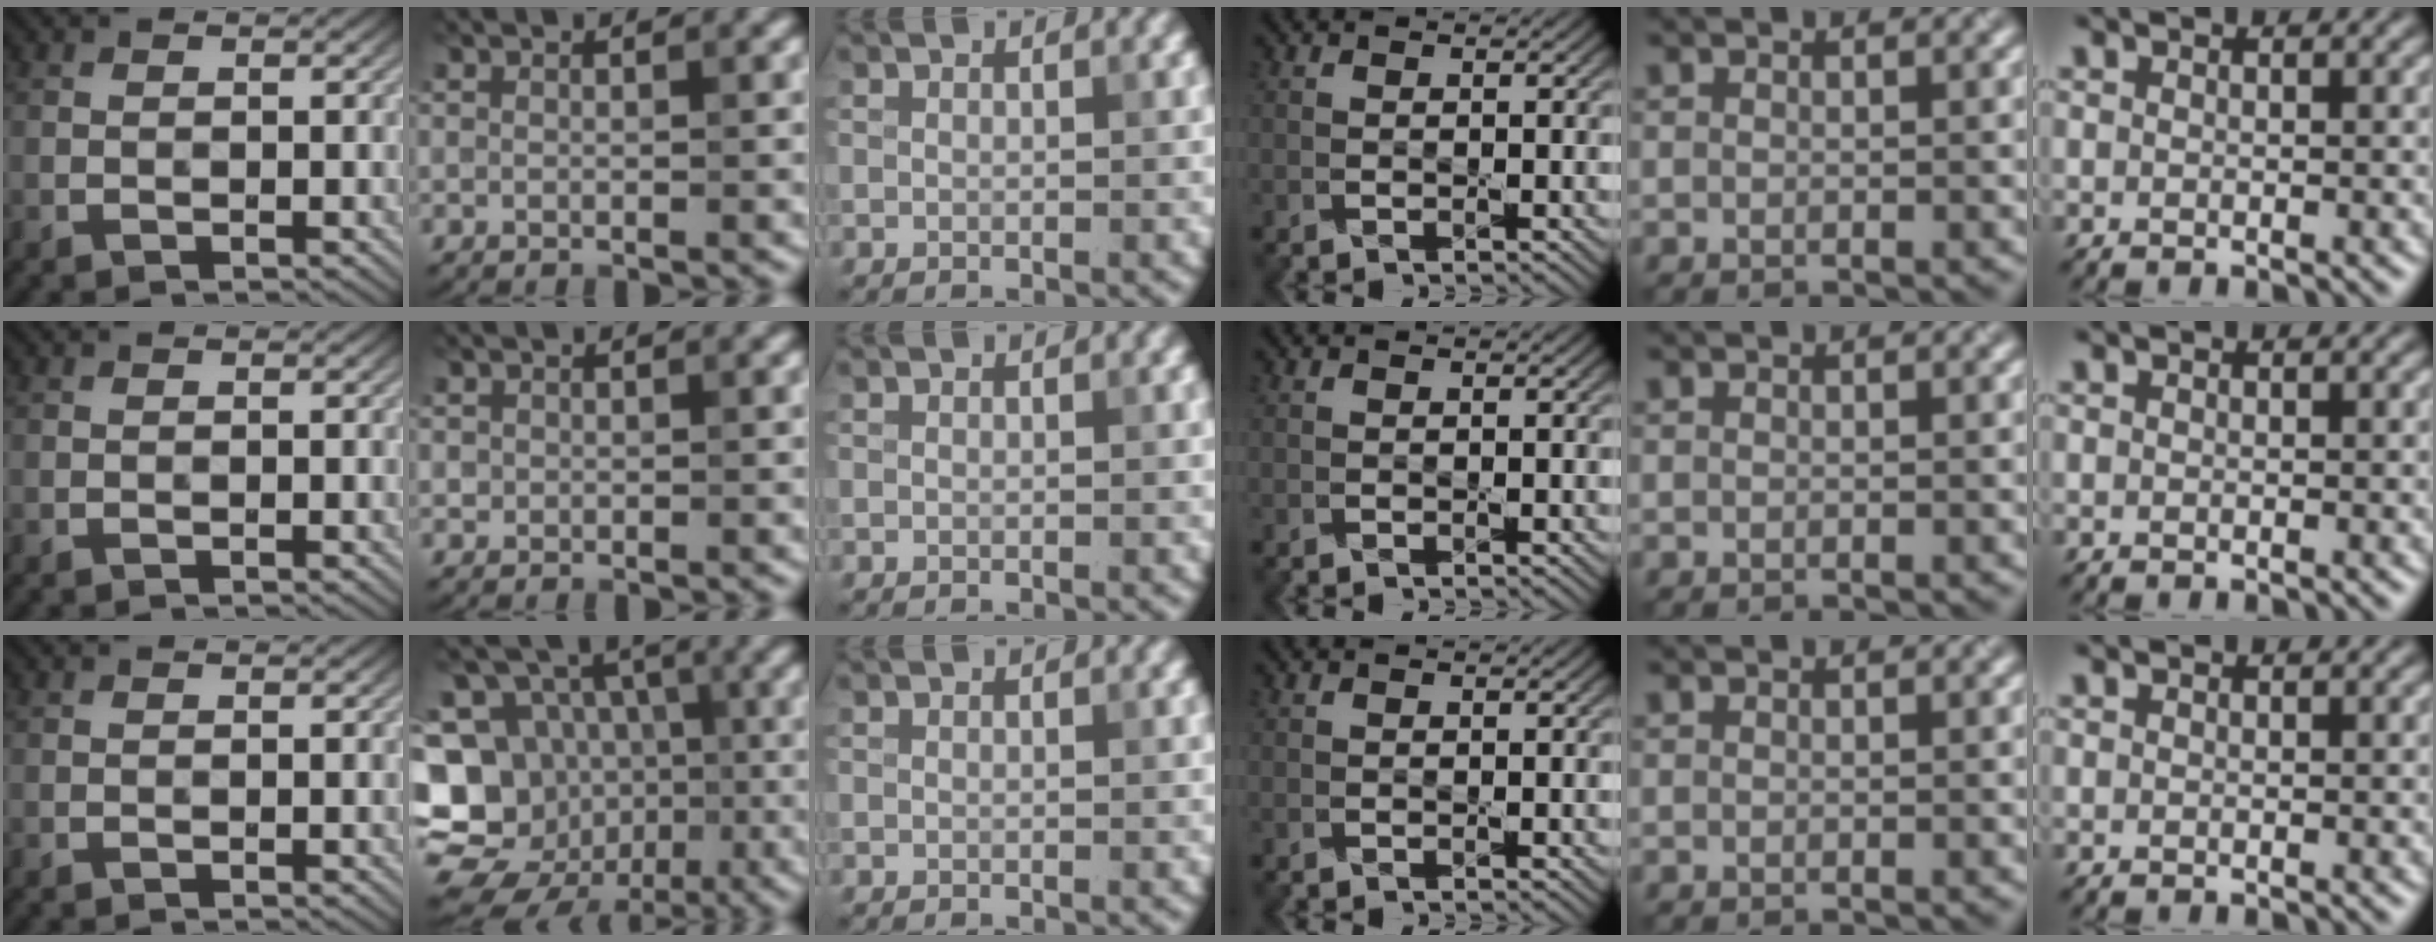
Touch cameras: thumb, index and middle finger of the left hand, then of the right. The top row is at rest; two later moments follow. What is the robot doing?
{"motion": "press", "object": "toy piano key"}